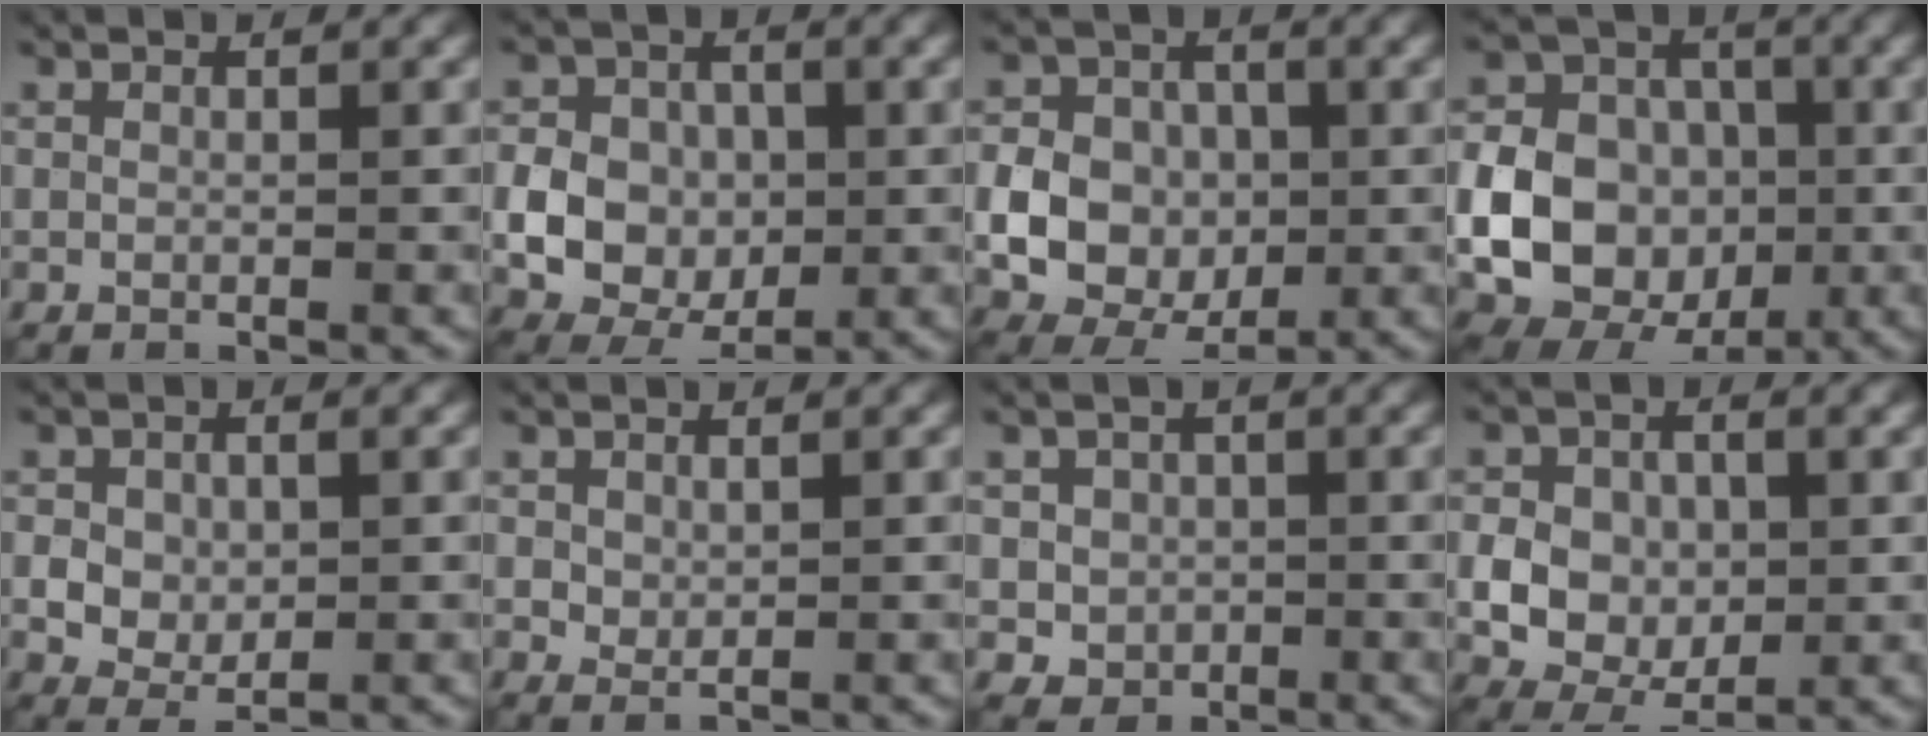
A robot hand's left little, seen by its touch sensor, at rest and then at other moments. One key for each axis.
{"total": 5.7, "fx": -0.7, "fy": 4.5, "fz": 3.5, "tx": -0.065, "ty": 0.000, "tz": -0.018}
{"total": 6.4, "fx": -0.8, "fy": 5.1, "fz": 3.7, "tx": -0.069, "ty": 0.003, "tz": -0.022}
{"total": 9.8, "fx": -1.8, "fy": 7.7, "fz": 5.7, "tx": -0.106, "ty": -0.005, "tz": -0.039}
{"total": 3.1, "fx": -0.1, "fy": 2.2, "fz": 2.3, "tx": -0.043, "ty": -0.003, "tz": -0.001}
{"total": 1.3, "fx": 0.4, "fy": 1.0, "fz": 0.8, "tx": -0.015, "ty": -0.003, "tz": 0.012}
{"total": 3.2, "fx": 0.0, "fy": 3.0, "fz": 1.1, "tx": -0.011, "ty": 0.000, "tz": -0.008}
{"total": 4.8, "fx": -0.3, "fy": 3.6, "fz": 3.2, "tx": -0.061, "ty": -0.004, "tz": -0.003}